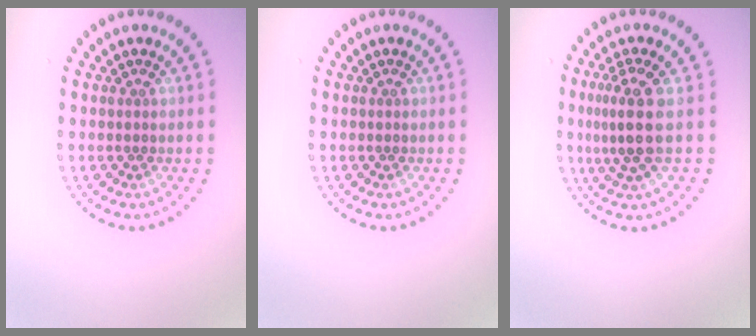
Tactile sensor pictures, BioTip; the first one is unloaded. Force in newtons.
{"total": 0.0}
{"total": 3.5, "press": 2.9, "slide": 2.0}